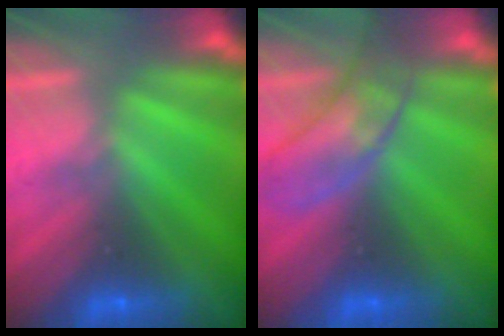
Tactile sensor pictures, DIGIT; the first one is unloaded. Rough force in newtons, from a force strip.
{"total": 2.9}